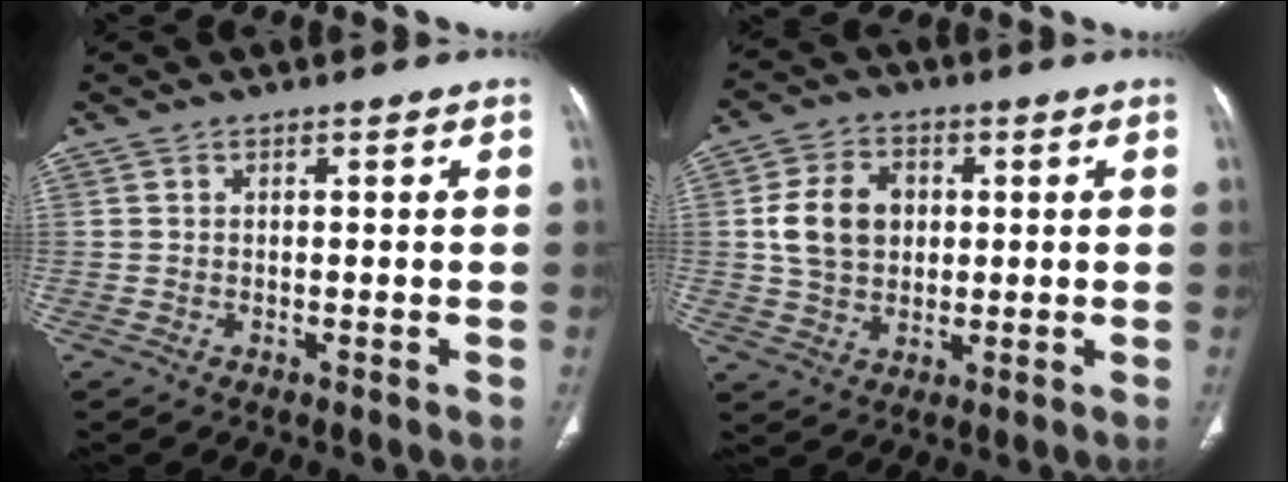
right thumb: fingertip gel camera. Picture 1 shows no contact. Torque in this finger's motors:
{"motor_torque": [0.15, 0.10, 0.66, -0.56, 0.00]}